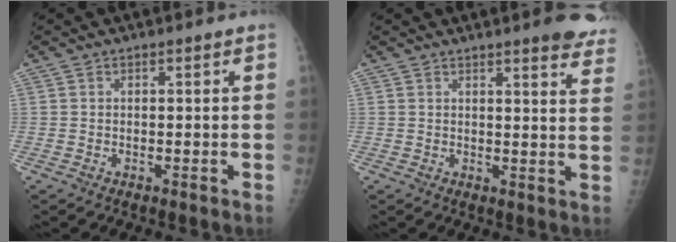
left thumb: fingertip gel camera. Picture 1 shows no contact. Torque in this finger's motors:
{"motor_torque": [1.34, 0.21, 0.68, -0.33, 0.07]}